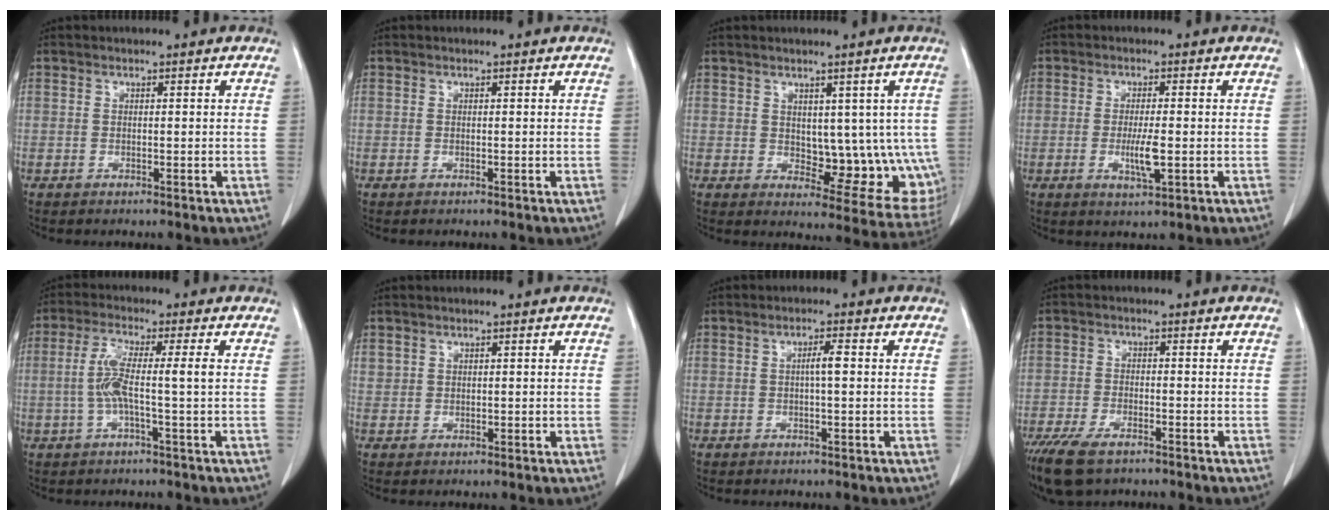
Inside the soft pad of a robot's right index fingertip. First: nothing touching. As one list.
[{"total": 0.0}, {"total": 10.6, "force": [0.7, 5.8, 8.8], "torque": [-0.086, 0.002, 0.025]}, {"total": 4.3, "force": [-0.8, 0.7, 4.2], "torque": [-0.083, -0.008, -0.012]}, {"total": 5.8, "force": [-0.4, 0.1, 5.8], "torque": [-0.123, 0.011, -0.009]}, {"total": 1.4, "force": [0.9, 1.1, 0.2], "torque": [0.004, 0.004, 0.017]}, {"total": 2.2, "force": [0.1, 0.1, 2.2], "torque": [-0.038, 0.003, 0.002]}, {"total": 8.8, "force": [-6.4, 3.2, 5.1], "torque": [-0.094, -0.015, -0.107]}]